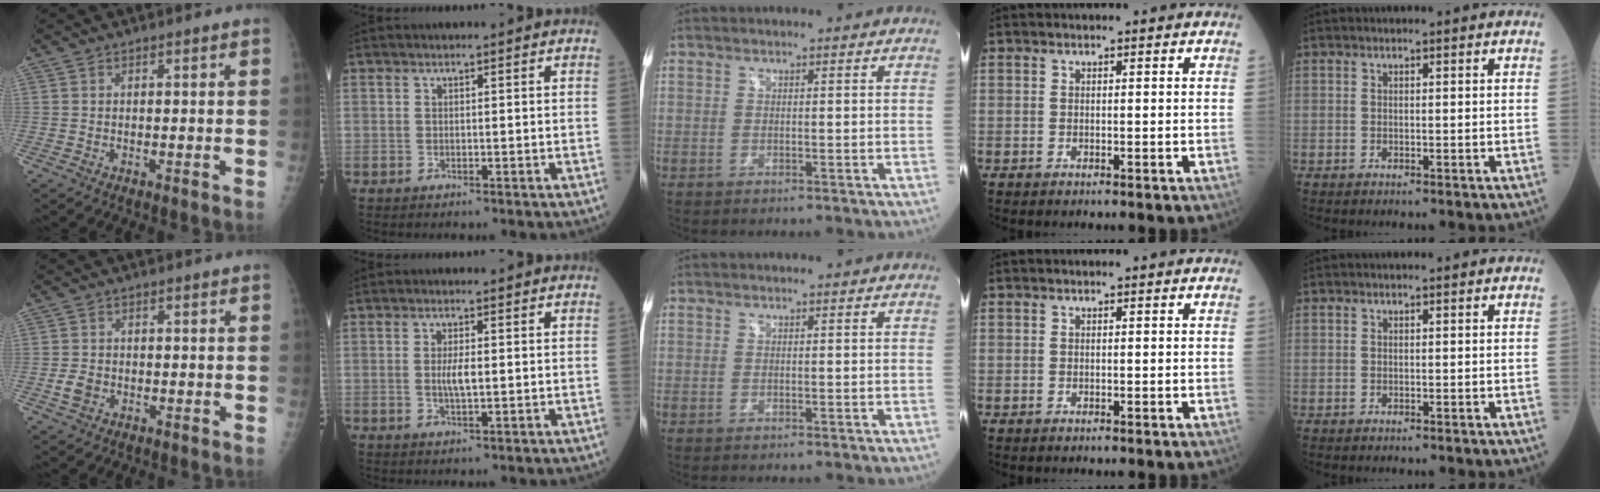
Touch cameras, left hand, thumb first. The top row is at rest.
{"thumb": {"total": 2.8, "force": [-0.8, 2.2, 1.5], "torque": [-0.025, 0.002, -0.013]}, "index": {"total": 2.6, "force": [0.0, 0.5, 2.6], "torque": [-0.054, -0.002, 0.001]}}